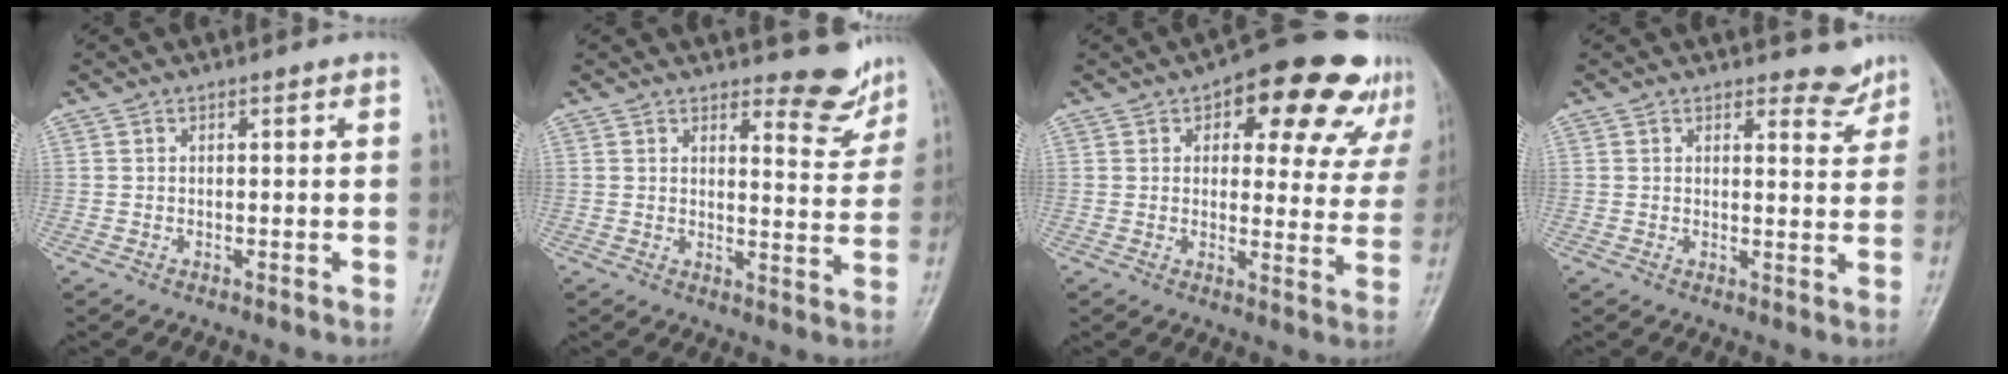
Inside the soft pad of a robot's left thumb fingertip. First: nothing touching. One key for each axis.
{"total": 6.8, "fx": 5.9, "fy": 2.3, "fz": 2.7, "tx": -0.009, "ty": -0.055, "tz": 0.074}
{"total": 17.9, "fx": 10.1, "fy": 8.4, "fz": 12.1, "tx": -0.100, "ty": -0.019, "tz": 0.121}
{"total": 3.5, "fx": 3.1, "fy": 1.4, "fz": 0.8, "tx": 0.006, "ty": -0.028, "tz": 0.036}